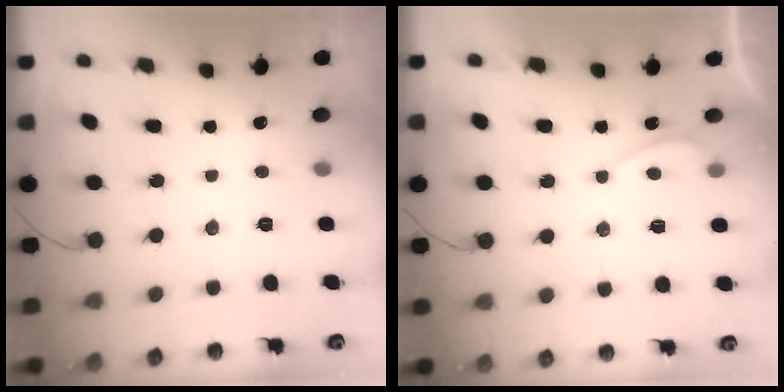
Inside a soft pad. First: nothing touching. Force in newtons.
{"total": 2.8, "press": 2.7, "slide": 0.7}